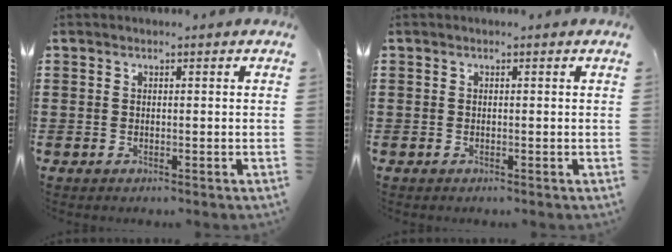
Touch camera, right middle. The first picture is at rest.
{"total": 0.0}